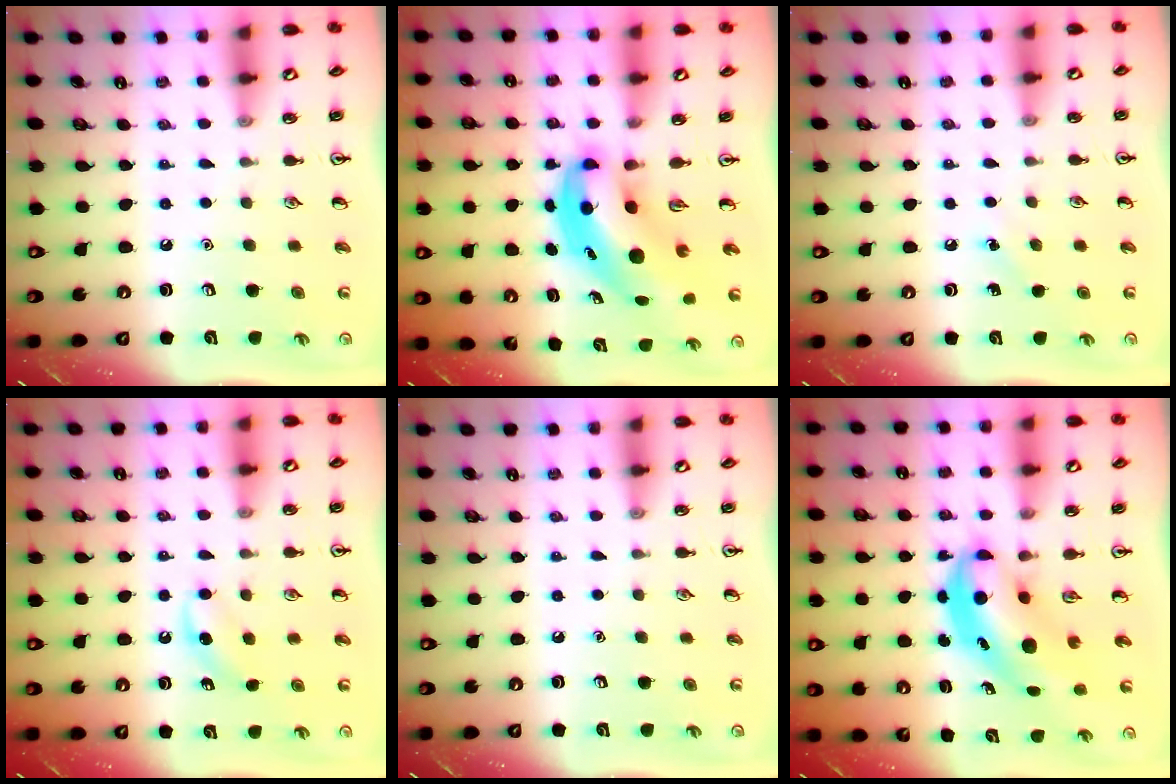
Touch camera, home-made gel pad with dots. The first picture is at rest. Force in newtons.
{"total": 6.7, "press": 6.6, "slide": 1.2}
{"total": 4.1, "press": 3.9, "slide": 1.1}
{"total": 4.1, "press": 3.7, "slide": 1.7}
{"total": 0.0}
{"total": 6.9, "press": 6.7, "slide": 1.4}